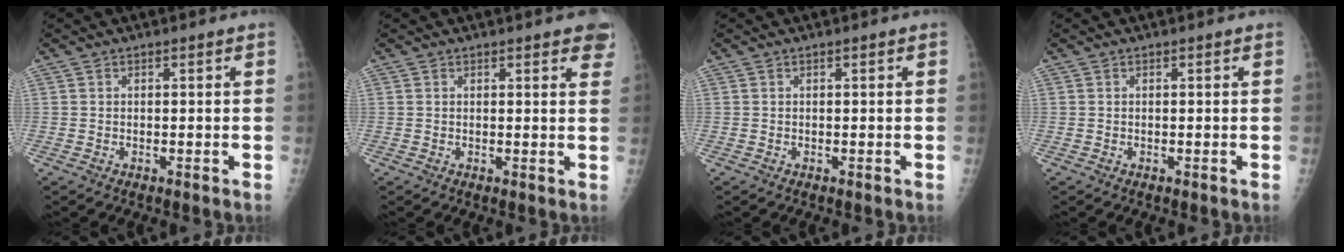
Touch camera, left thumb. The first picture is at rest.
{"total": 5.1, "force": [3.4, 1.6, 3.5], "torque": [-0.019, -0.004, 0.032]}
{"total": 0.0}
{"total": 0.0}